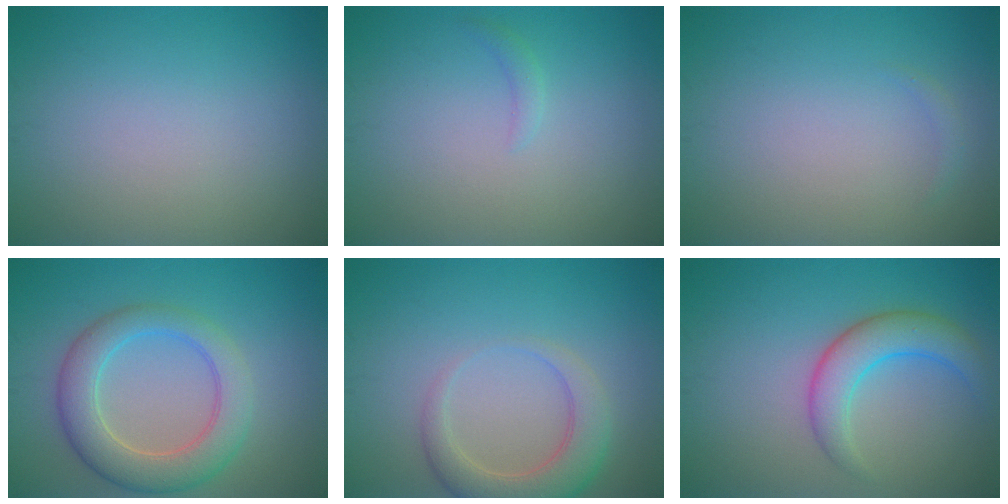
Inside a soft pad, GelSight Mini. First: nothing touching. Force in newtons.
{"total": 0.8, "press": 0.8, "slide": 0.1}
{"total": 0.6, "press": 0.6, "slide": 0.0}
{"total": 5.7, "press": 5.7, "slide": 0.5}
{"total": 4.3, "press": 4.3, "slide": 0.6}
{"total": 4.3, "press": 4.3, "slide": 0.1}